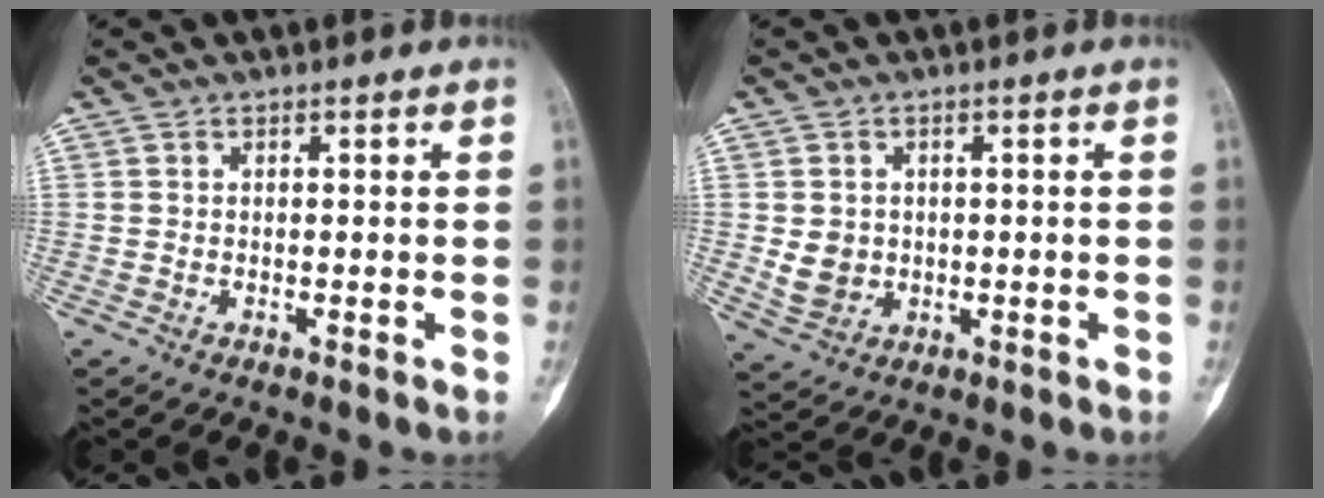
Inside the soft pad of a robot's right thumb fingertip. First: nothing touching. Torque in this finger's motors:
{"motor_torque": [-0.17, 0.64, -0.06, 0.01, -0.03]}